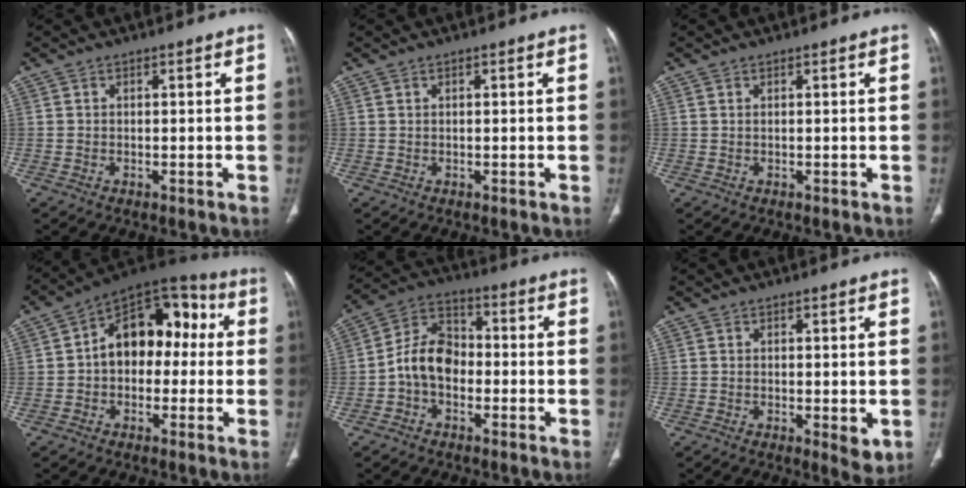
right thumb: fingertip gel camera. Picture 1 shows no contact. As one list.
[{"total": 0.0}, {"total": 0.0}, {"total": 15.5, "force": [0.8, 10.4, 11.5], "torque": [-0.124, 0.054, -0.003]}, {"total": 9.3, "force": [-2.0, 6.7, 6.2], "torque": [-0.099, 0.037, -0.051]}, {"total": 3.6, "force": [-0.7, 1.4, 3.3], "torque": [-0.043, -0.010, -0.008]}]